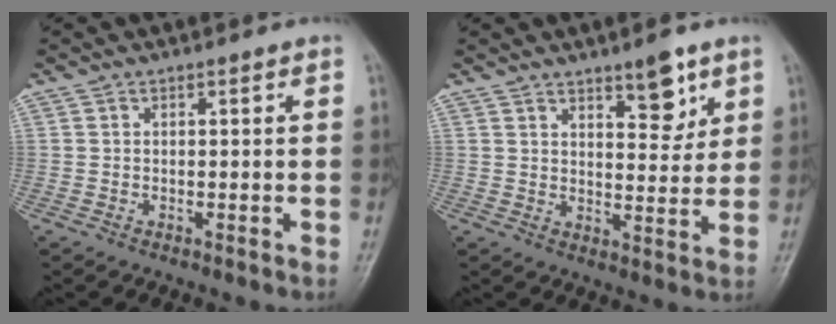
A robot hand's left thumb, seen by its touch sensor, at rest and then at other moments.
{"total": 7.4, "force": [4.6, 2.8, 5.0], "torque": [-0.050, -0.031, 0.067]}